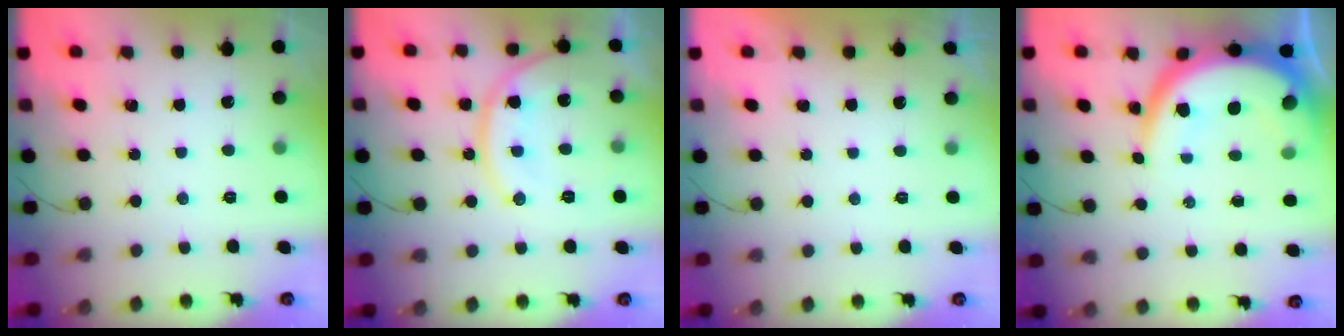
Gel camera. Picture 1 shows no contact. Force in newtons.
{"total": 15.1, "press": 15.0, "slide": 1.7}
{"total": 1.1, "press": 1.0, "slide": 0.5}
{"total": 14.2, "press": 14.1, "slide": 0.9}